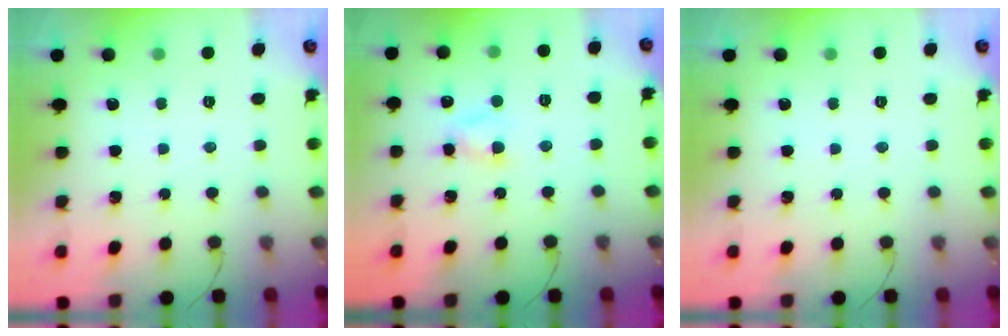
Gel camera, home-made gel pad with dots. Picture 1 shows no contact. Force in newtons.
{"total": 3.9, "press": 3.7, "slide": 1.1}
{"total": 0.0}